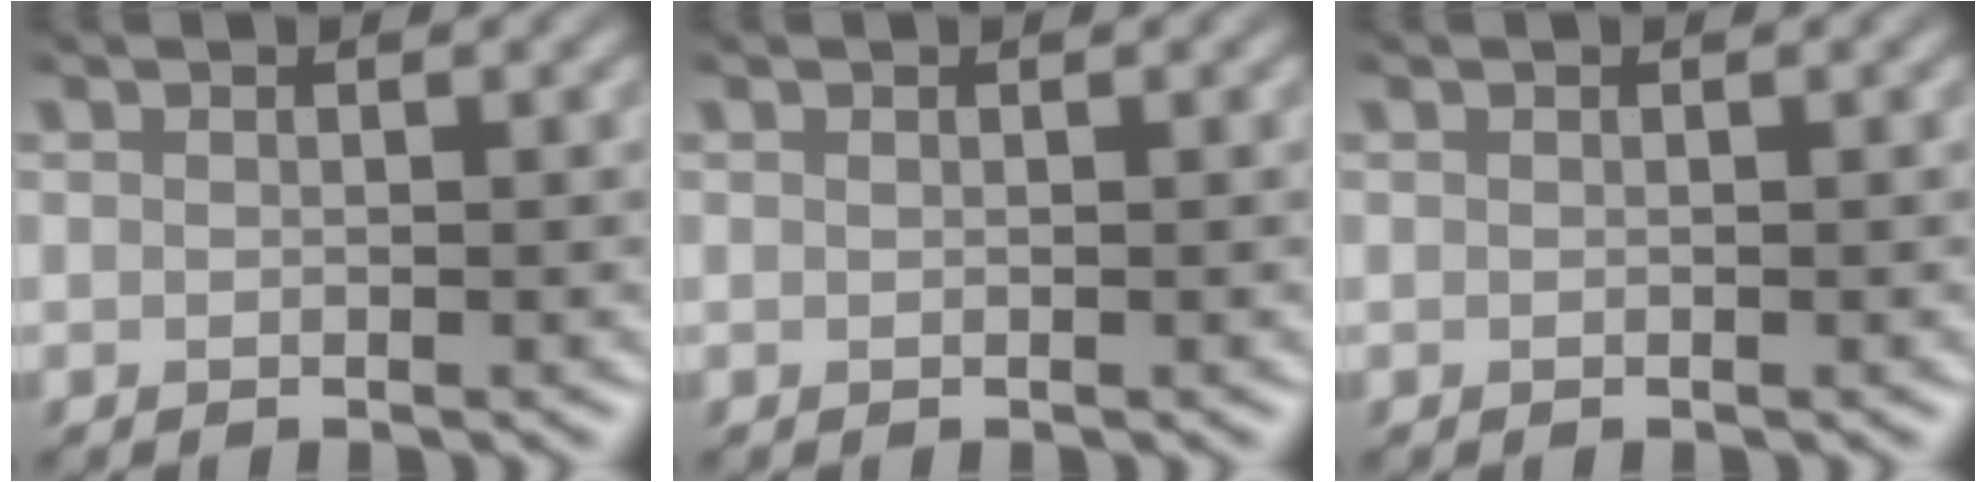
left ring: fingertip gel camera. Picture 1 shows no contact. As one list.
[{"total": 0.0}, {"total": 0.0}]